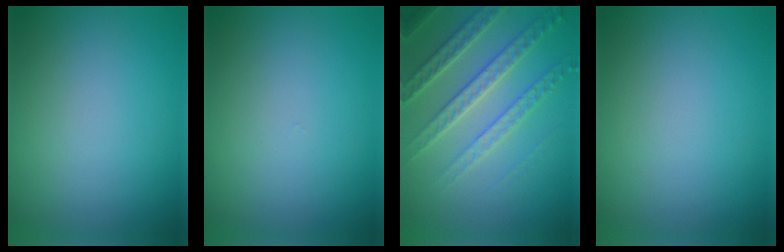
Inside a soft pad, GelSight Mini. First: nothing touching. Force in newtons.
{"total": 0.0}
{"total": 4.5, "press": 4.4, "slide": 1.1}
{"total": 0.0}